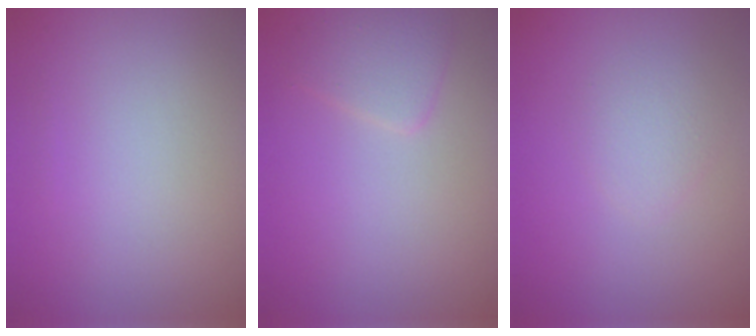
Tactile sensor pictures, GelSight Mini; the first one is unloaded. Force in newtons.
{"total": 1.9, "press": 1.9, "slide": 0.1}
{"total": 1.4, "press": 1.4, "slide": 0.0}